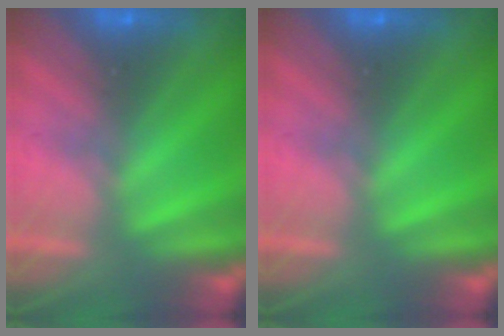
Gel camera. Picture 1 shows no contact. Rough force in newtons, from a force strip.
{"total": 0.0}